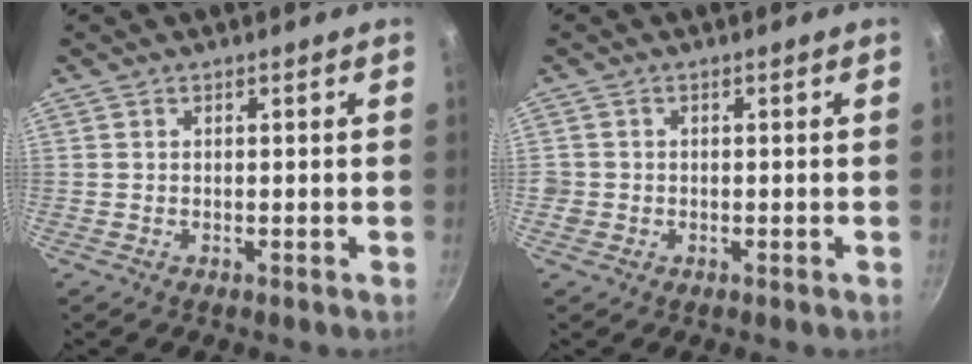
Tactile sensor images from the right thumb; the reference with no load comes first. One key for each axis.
{"total": 1.7, "fx": -0.5, "fy": 1.6, "fz": 0.4, "tx": -0.004, "ty": 0.002, "tz": -0.008}